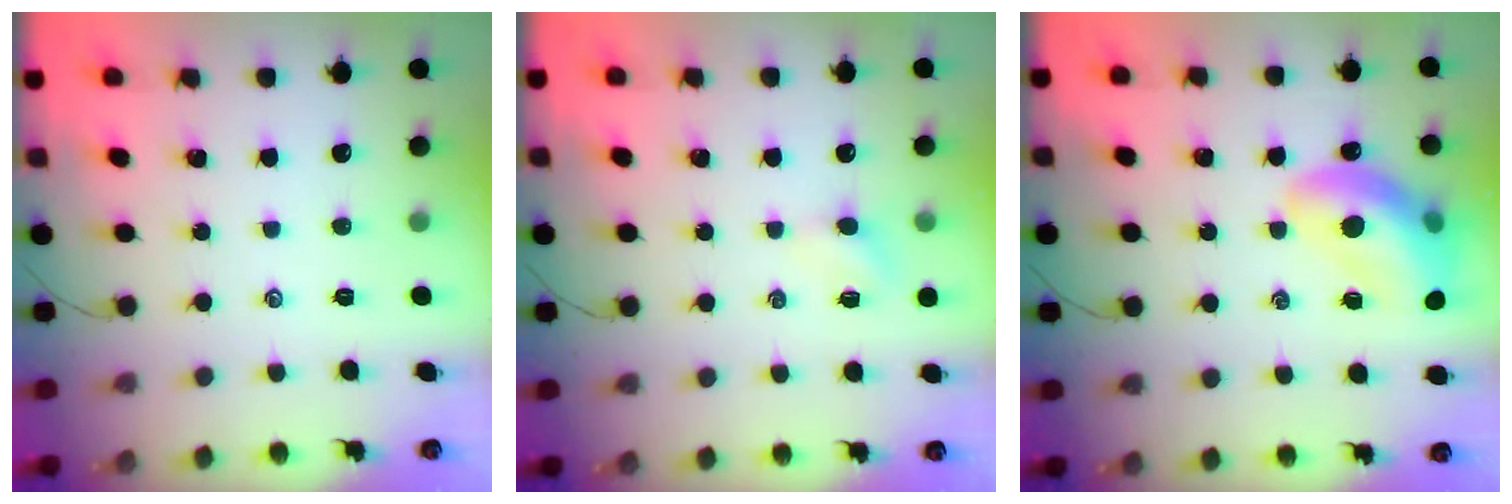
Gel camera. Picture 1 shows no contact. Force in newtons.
{"total": 3.6, "press": 3.4, "slide": 1.1}
{"total": 18.0, "press": 17.5, "slide": 4.3}